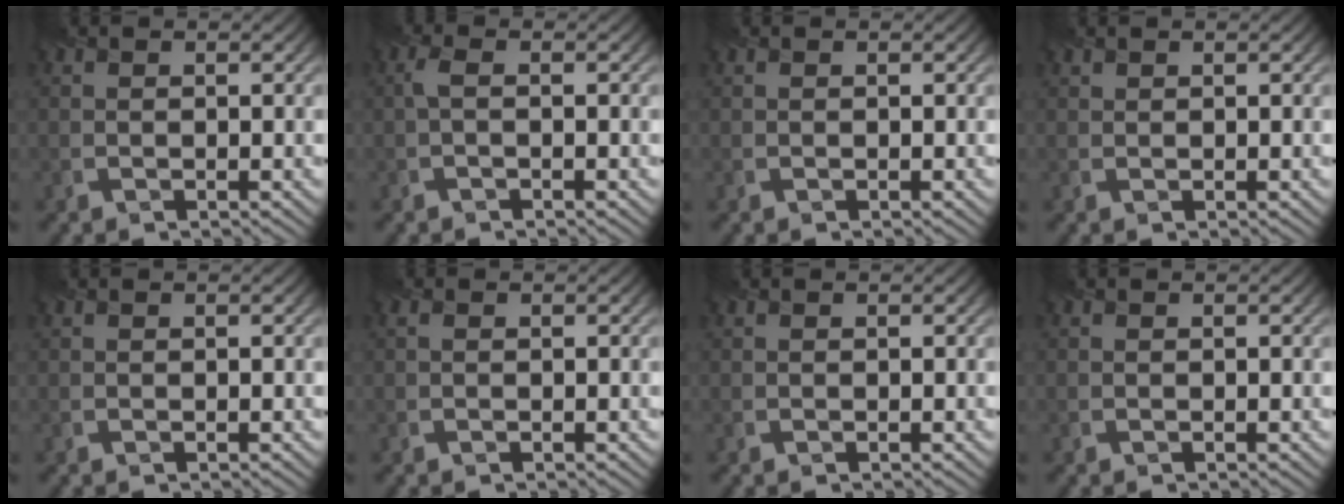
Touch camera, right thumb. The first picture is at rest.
{"total": 1.3, "force": [-0.1, 0.4, 1.3], "torque": [-0.032, 0.005, -0.005]}
{"total": 0.0}
{"total": 0.5, "force": [0.5, 0.1, 0.1], "torque": [-0.004, 0.001, 0.012]}
{"total": 0.0}
{"total": 0.6, "force": [0.1, 0.4, 0.5], "torque": [-0.013, 0.002, 0.004]}
{"total": 0.0}
{"total": 0.0}